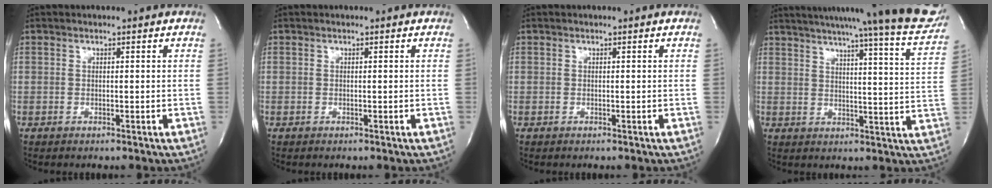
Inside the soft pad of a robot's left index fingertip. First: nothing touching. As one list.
[{"total": 0.0}, {"total": 0.0}, {"total": 26.5, "force": [23.4, 0.2, 12.4], "torque": [-0.187, -0.068, 0.281]}]